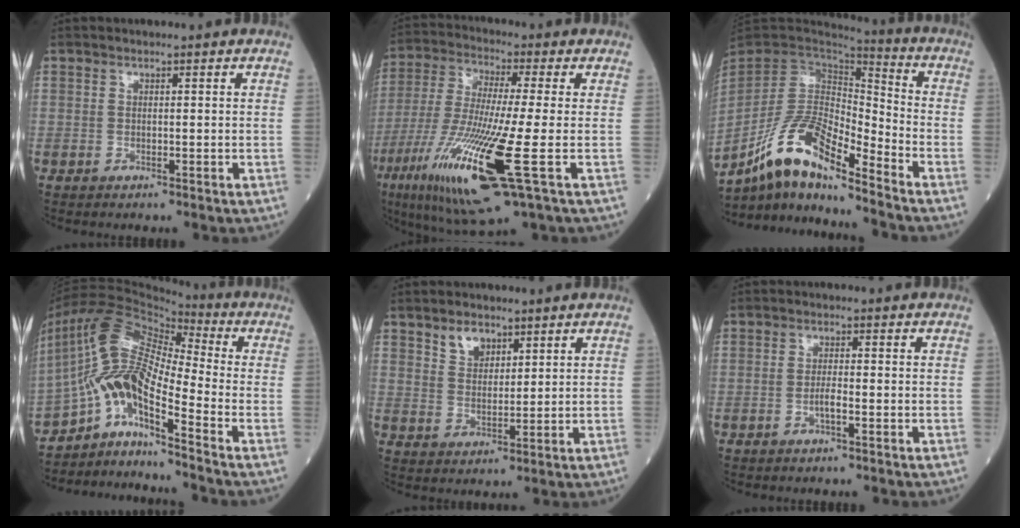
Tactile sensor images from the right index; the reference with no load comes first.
{"total": 19.0, "force": [-6.6, 1.4, 17.7], "torque": [-0.384, -0.046, -0.123]}
{"total": 14.0, "force": [-10.7, 2.7, 8.7], "torque": [-0.180, 0.012, -0.200]}
{"total": 12.6, "force": [-6.6, 2.1, 10.5], "torque": [-0.219, 0.021, -0.119]}
{"total": 4.3, "force": [3.0, 2.4, 2.0], "torque": [-0.036, 0.000, 0.060]}
{"total": 2.1, "force": [-0.7, 0.4, 2.0], "torque": [-0.036, 0.001, -0.014]}